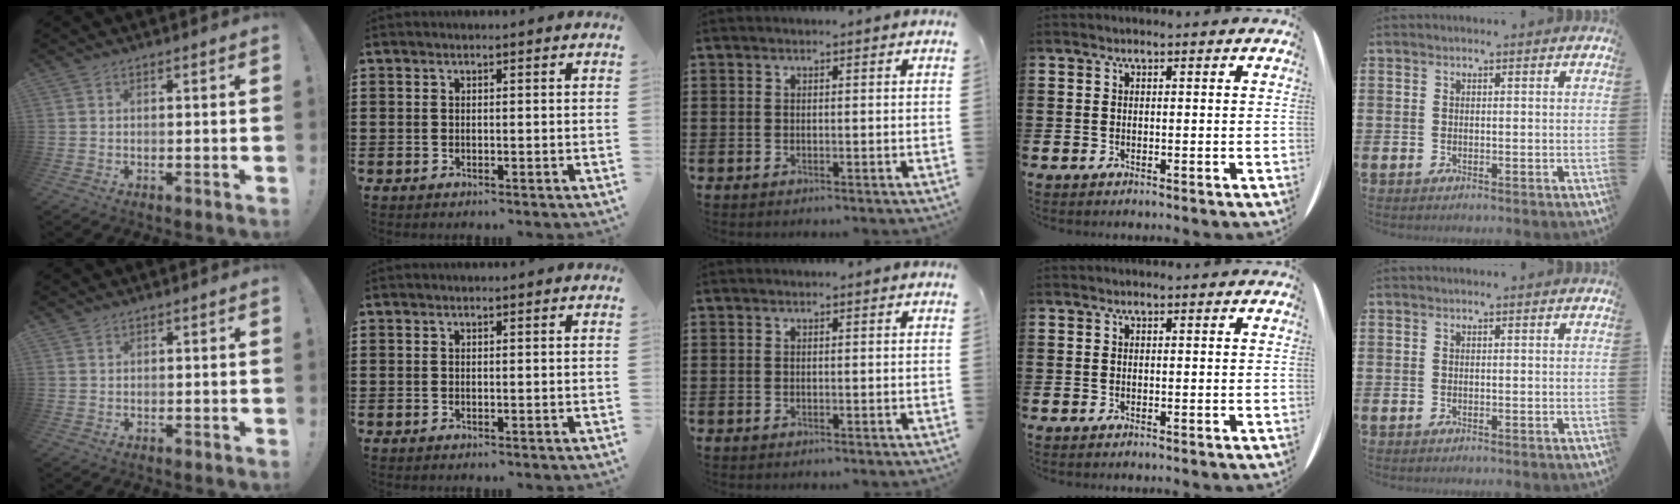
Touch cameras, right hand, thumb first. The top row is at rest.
{"thumb": {"total": 0.9, "force": [0.7, 0.5, 0.2], "torque": [0.004, -0.003, 0.013]}}